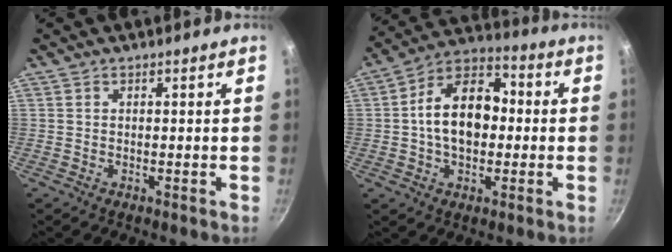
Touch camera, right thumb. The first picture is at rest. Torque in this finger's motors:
{"motor_torque": [0.78, 2.54, 1.29, -0.52, 0.37]}